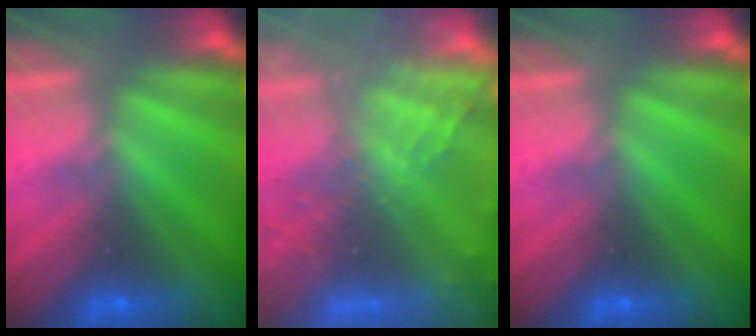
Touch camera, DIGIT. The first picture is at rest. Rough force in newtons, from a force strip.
{"total": 5.8}
{"total": 0.0}